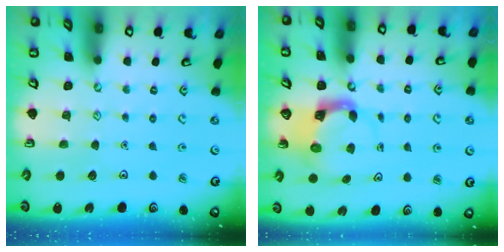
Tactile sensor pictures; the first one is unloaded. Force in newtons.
{"total": 3.8, "press": 3.8, "slide": 0.4}